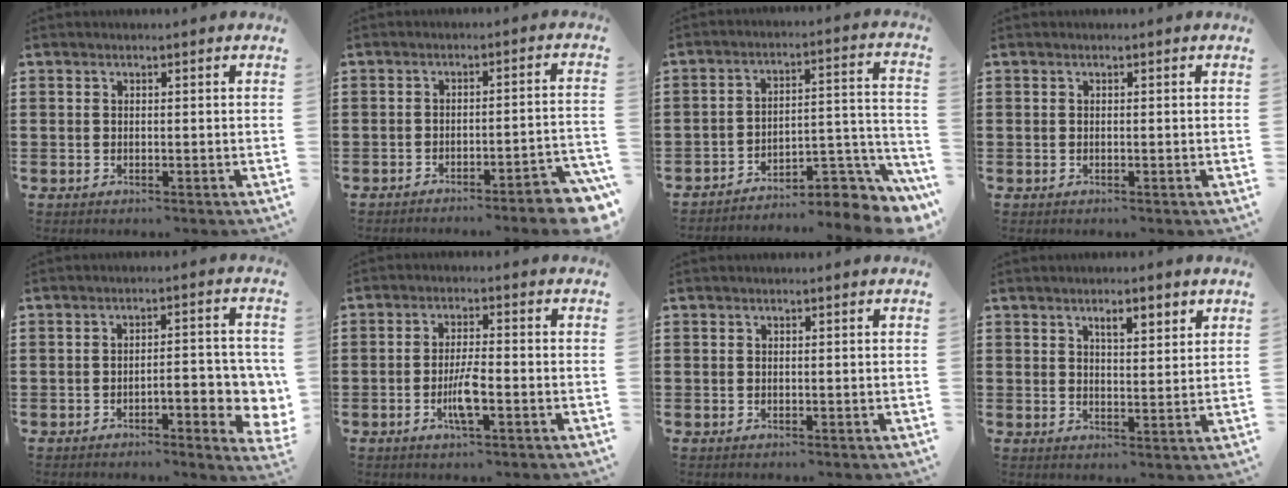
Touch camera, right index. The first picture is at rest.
{"total": 4.2, "force": [-3.7, -0.1, 1.9], "torque": [-0.033, -0.011, -0.075]}
{"total": 6.2, "force": [-5.4, 1.8, 2.6], "torque": [-0.036, 0.001, -0.104]}
{"total": 0.0}
{"total": 6.2, "force": [-2.0, 1.8, 5.6], "torque": [-0.076, -0.006, -0.034]}
{"total": 4.6, "force": [-1.6, 0.7, 4.2], "torque": [-0.085, -0.005, -0.033]}
{"total": 0.0}
{"total": 3.3, "force": [2.1, 1.0, 2.4], "torque": [-0.036, -0.001, 0.031]}